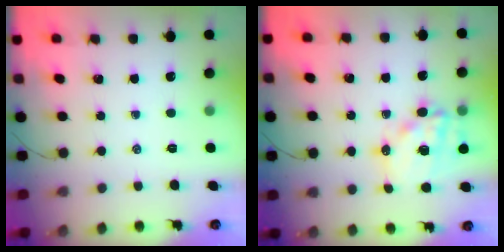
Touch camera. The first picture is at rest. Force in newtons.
{"total": 14.1, "press": 13.8, "slide": 3.3}